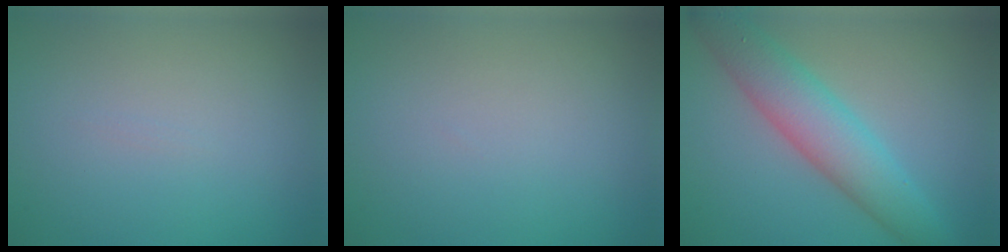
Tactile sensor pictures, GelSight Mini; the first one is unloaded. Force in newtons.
{"total": 0.0}
{"total": 6.0, "press": 6.0, "slide": 0.1}